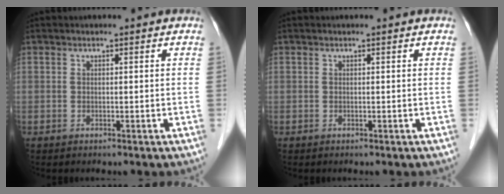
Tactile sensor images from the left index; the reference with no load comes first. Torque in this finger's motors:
{"motor_torque": [-0.04, 0.06, 0.00, 0.00]}